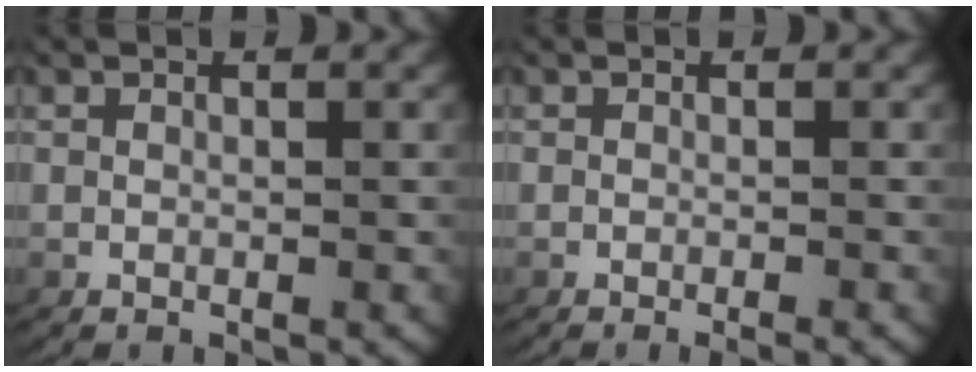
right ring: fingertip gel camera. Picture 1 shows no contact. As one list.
[{"total": 1.5, "force": [-1.2, 0.2, 0.9], "torque": [0.000, 0.006, -0.021]}]